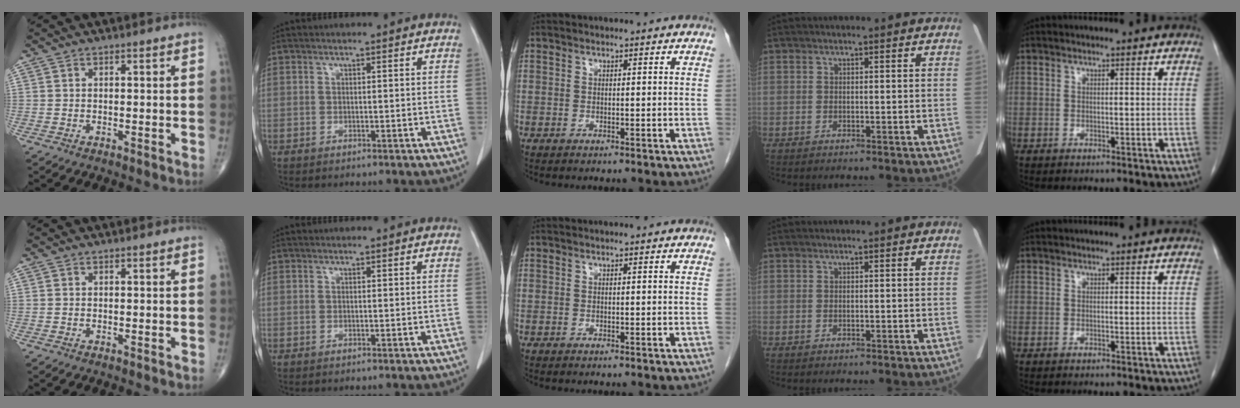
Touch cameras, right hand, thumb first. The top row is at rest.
{}